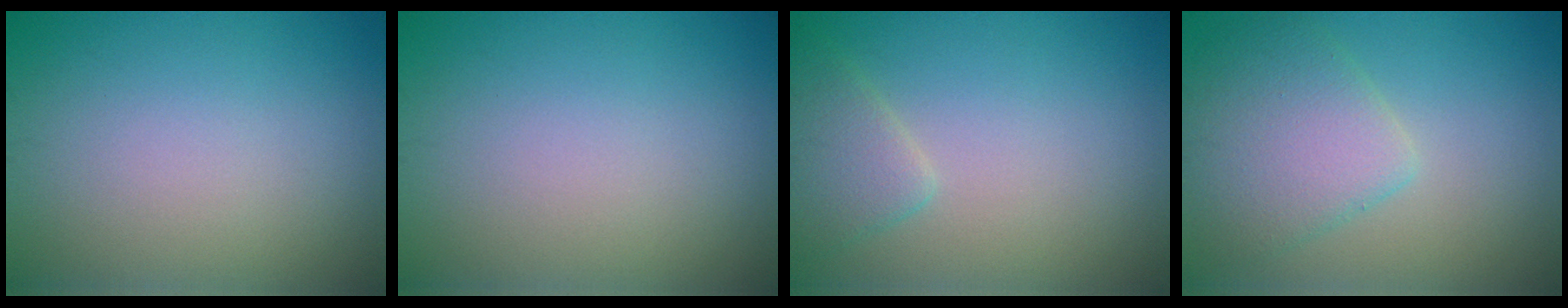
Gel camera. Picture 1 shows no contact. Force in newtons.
{"total": 0.0}
{"total": 2.5, "press": 2.5, "slide": 0.2}
{"total": 4.9, "press": 4.8, "slide": 0.3}